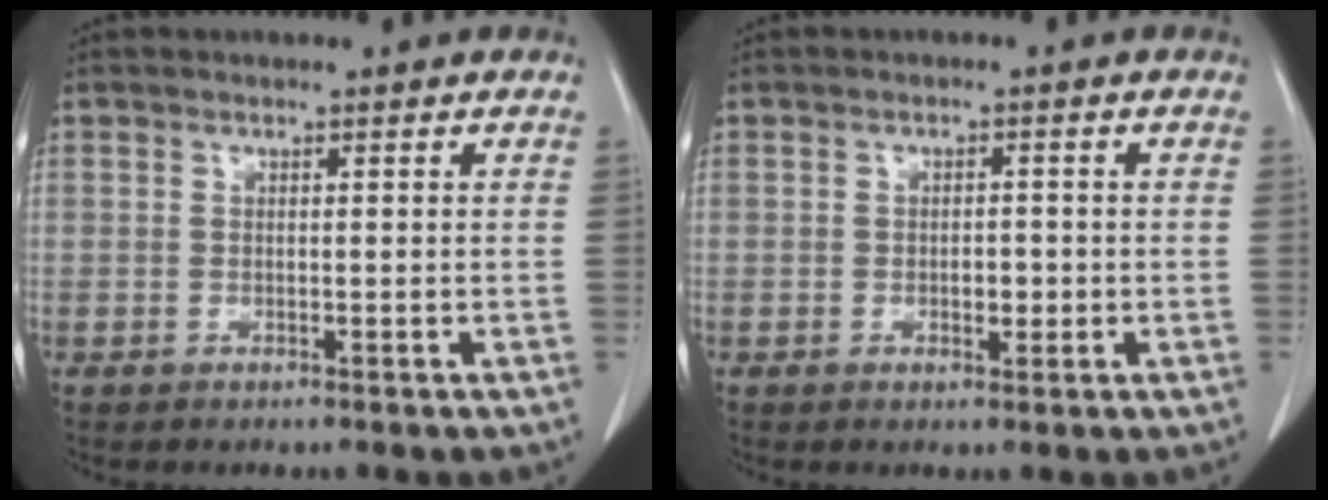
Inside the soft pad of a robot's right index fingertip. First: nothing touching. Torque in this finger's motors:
{"motor_torque": [0.43, -0.35, 0.10, 0.04]}